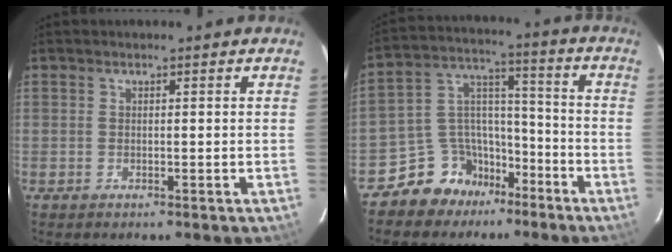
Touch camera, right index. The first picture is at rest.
{"total": 11.1, "force": [-7.9, 7.5, 2.2], "torque": [-0.050, 0.065, -0.132]}